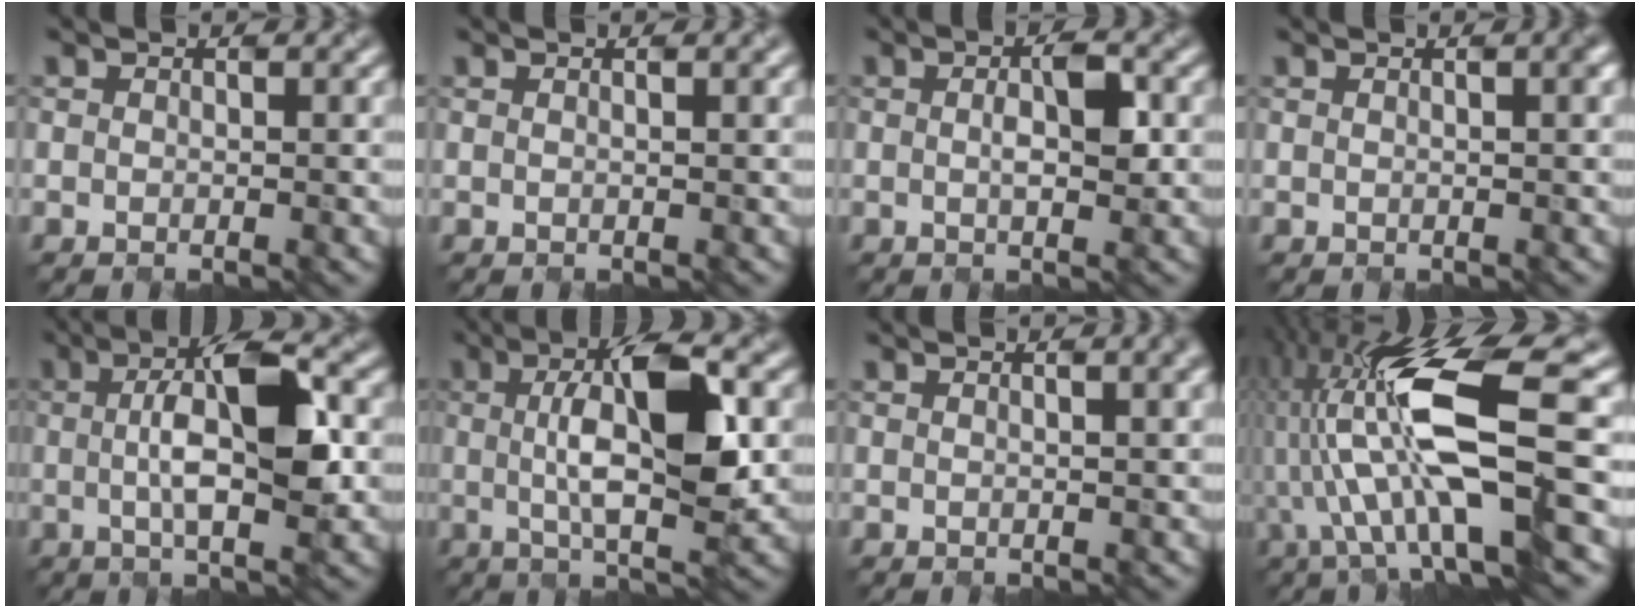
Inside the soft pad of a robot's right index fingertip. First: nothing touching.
{"total": 1.8, "force": [0.8, 0.9, 1.4], "torque": [-0.016, 0.019, 0.001]}
{"total": 2.5, "force": [-0.2, 0.3, 2.4], "torque": [-0.055, 0.002, 0.013]}
{"total": 3.3, "force": [1.2, 1.6, 2.7], "torque": [-0.015, 0.027, 0.006]}
{"total": 6.9, "force": [-0.2, 1.6, 6.7], "torque": [-0.117, 0.006, 0.010]}
{"total": 8.1, "force": [0.0, 2.0, 7.8], "torque": [-0.135, 0.002, 0.017]}
{"total": 5.1, "force": [2.3, 2.4, 3.9], "torque": [-0.026, 0.039, 0.017]}
{"total": 11.2, "force": [-1.6, 2.4, 10.8], "torque": [-0.219, 0.007, -0.011]}